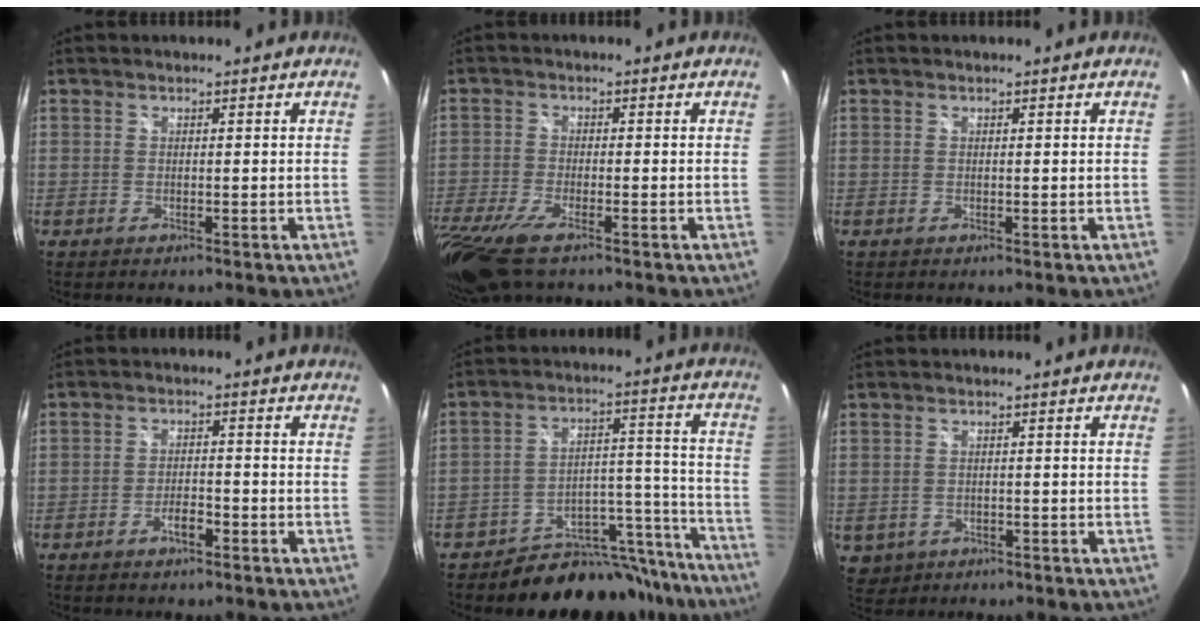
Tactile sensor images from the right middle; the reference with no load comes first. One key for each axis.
{"total": 13.1, "fx": -8.7, "fy": 4.5, "fz": 8.7, "tx": -0.211, "ty": -0.058, "tz": -0.162}
{"total": 0.0}
{"total": 3.3, "fx": -2.4, "fy": 1.2, "fz": 2.0, "tx": -0.045, "ty": 0.000, "tz": -0.041}
{"total": 19.1, "fx": -17.1, "fy": 7.9, "fz": 3.3, "tx": -0.034, "ty": 0.073, "tz": -0.231}
{"total": 4.7, "fx": -1.4, "fy": 4.1, "fz": 1.8, "tx": -0.049, "ty": -0.008, "tz": -0.009}